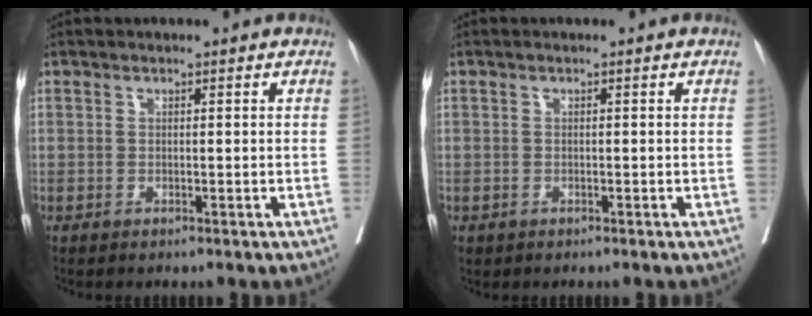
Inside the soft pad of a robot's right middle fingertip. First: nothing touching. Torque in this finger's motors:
{"motor_torque": [-0.01, -0.05, 0.00, 0.01]}